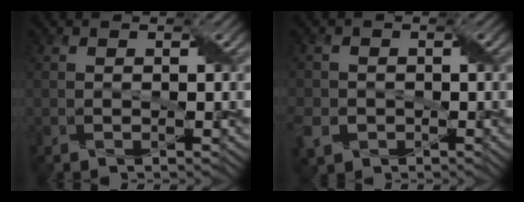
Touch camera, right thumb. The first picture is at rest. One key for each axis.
{"total": 4.1, "fx": -1.5, "fy": 3.5, "fz": 1.7, "tx": -0.052, "ty": -0.011, "tz": -0.036}